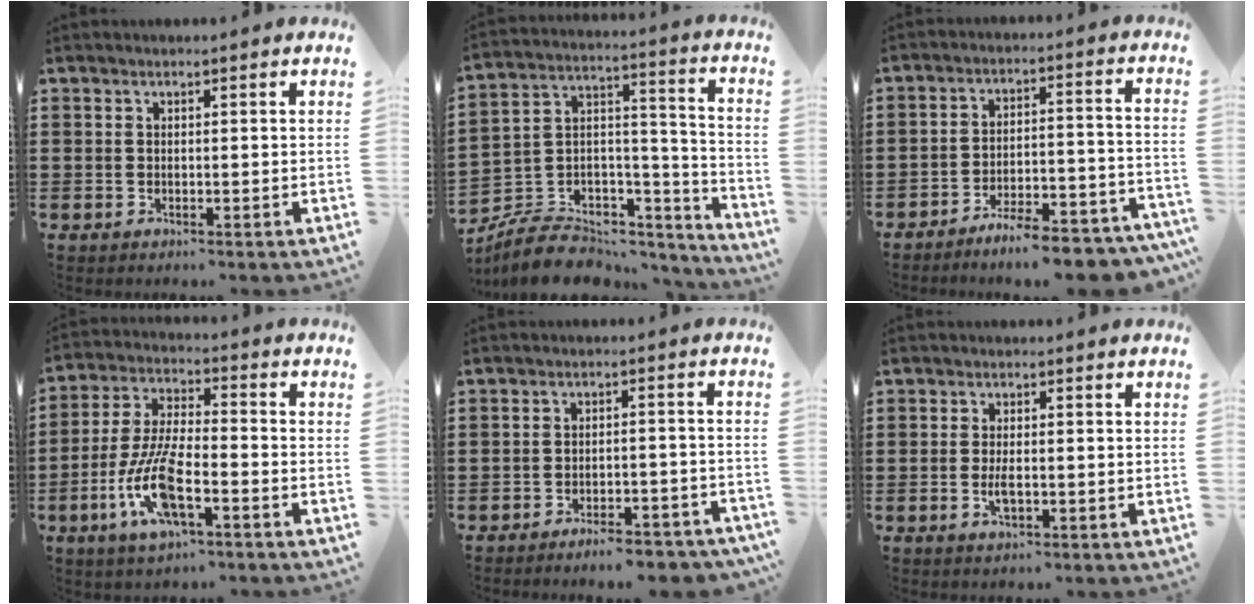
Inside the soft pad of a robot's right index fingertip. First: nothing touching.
{"total": 7.3, "force": [-6.1, 3.7, 1.5], "torque": [-0.032, 0.008, -0.113]}
{"total": 7.3, "force": [-6.8, 0.3, 2.5], "torque": [-0.030, 0.014, -0.127]}
{"total": 10.8, "force": [-4.5, 3.4, 9.2], "torque": [-0.207, -0.006, -0.087]}
{"total": 4.2, "force": [-4.0, 0.2, 1.3], "torque": [-0.022, 0.000, -0.078]}
{"total": 2.7, "force": [-0.5, 1.0, 2.4], "torque": [-0.051, -0.003, -0.011]}